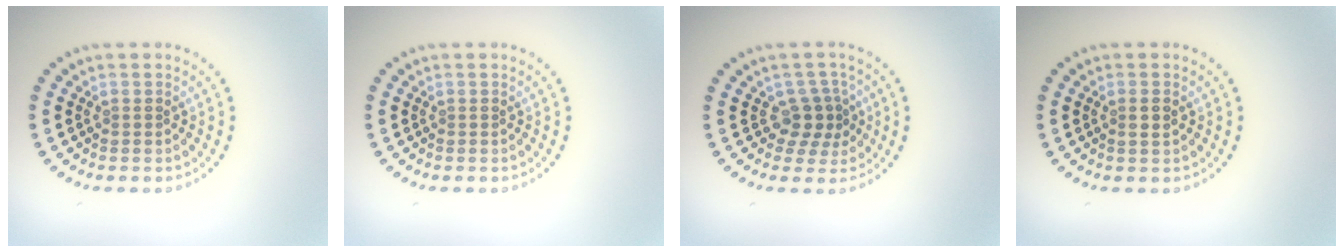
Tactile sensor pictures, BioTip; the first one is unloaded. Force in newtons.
{"total": 0.0}
{"total": 2.5, "press": 2.0, "slide": 1.5}
{"total": 1.0, "press": 1.0, "slide": 0.3}